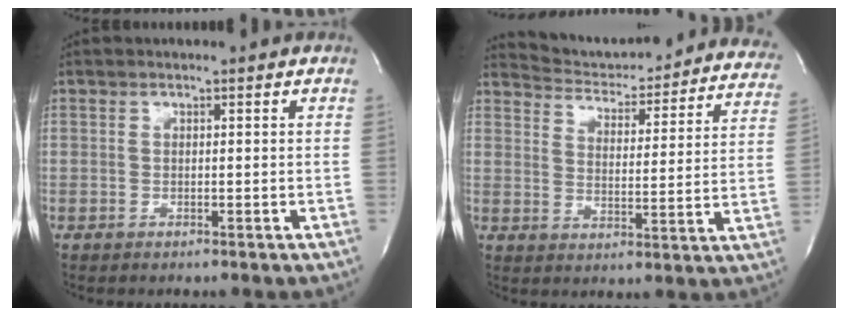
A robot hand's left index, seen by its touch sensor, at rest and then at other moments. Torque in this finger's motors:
{"motor_torque": [0.11, -0.32, 0.08, -0.03]}